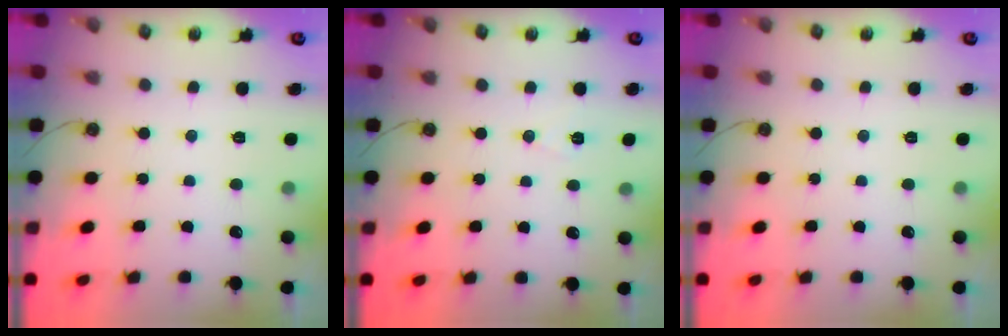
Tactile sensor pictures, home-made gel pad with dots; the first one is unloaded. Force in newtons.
{"total": 6.1, "press": 4.1, "slide": 4.5}
{"total": 0.0}